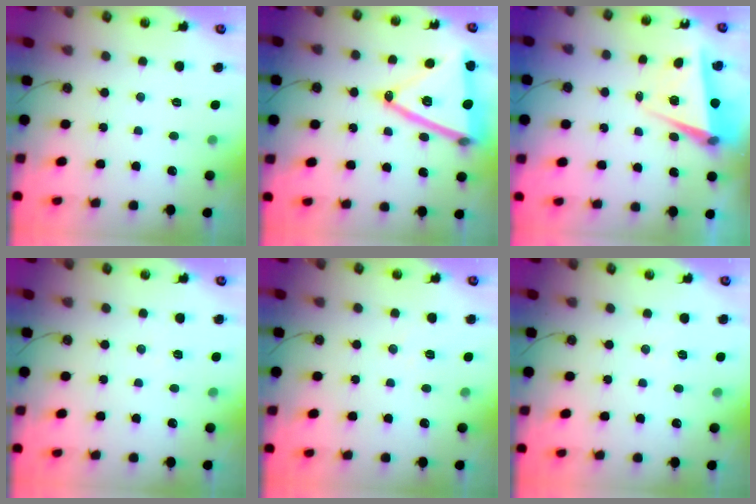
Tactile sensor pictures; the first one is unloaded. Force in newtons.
{"total": 21.4, "press": 21.0, "slide": 3.7}
{"total": 5.6, "press": 5.1, "slide": 2.3}
{"total": 5.1, "press": 2.5, "slide": 4.4}
{"total": 7.0, "press": 5.5, "slide": 4.4}
{"total": 5.8, "press": 3.8, "slide": 4.3}